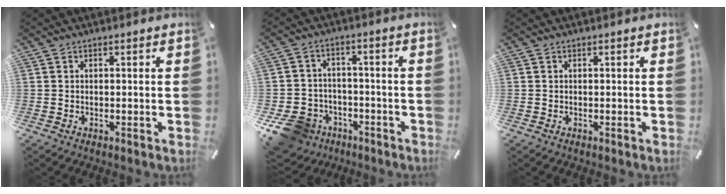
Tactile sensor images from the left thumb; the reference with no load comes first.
{"total": 10.5, "force": [-5.6, 8.3, 3.0], "torque": [-0.080, 0.040, -0.096]}
{"total": 0.0}